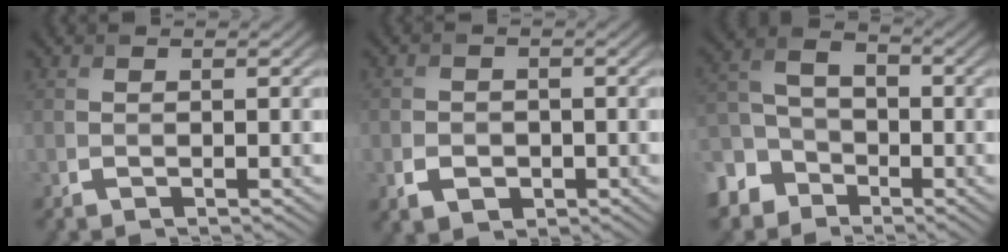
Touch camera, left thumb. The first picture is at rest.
{"total": 3.0, "force": [-1.1, 2.5, 1.3], "torque": [-0.029, -0.008, -0.020]}
{"total": 8.6, "force": [-4.7, 6.2, 3.6], "torque": [-0.097, -0.012, -0.110]}